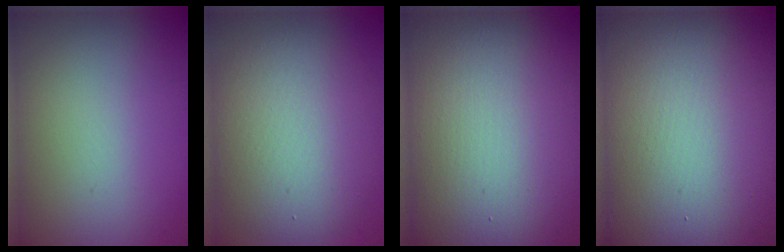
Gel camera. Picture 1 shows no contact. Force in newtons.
{"total": 8.0, "press": 8.0, "slide": 0.5}
{"total": 18.6, "press": 18.6, "slide": 0.9}
{"total": 28.7, "press": 28.7, "slide": 0.9}